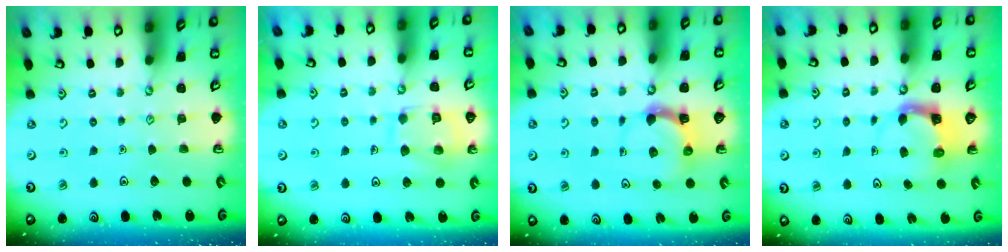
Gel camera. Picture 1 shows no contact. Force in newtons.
{"total": 11.5, "press": 11.5, "slide": 1.0}
{"total": 4.7, "press": 4.6, "slide": 0.8}
{"total": 3.9, "press": 3.9, "slide": 0.4}